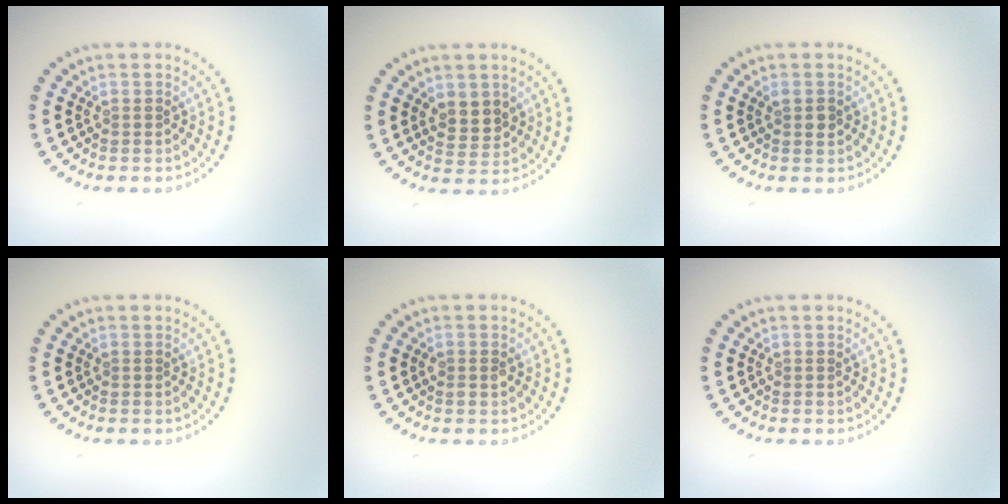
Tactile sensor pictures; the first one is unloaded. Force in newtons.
{"total": 2.4, "press": 2.3, "slide": 0.8}
{"total": 1.1, "press": 1.1, "slide": 0.2}
{"total": 0.0}
{"total": 1.1, "press": 1.1, "slide": 0.2}
{"total": 0.0}